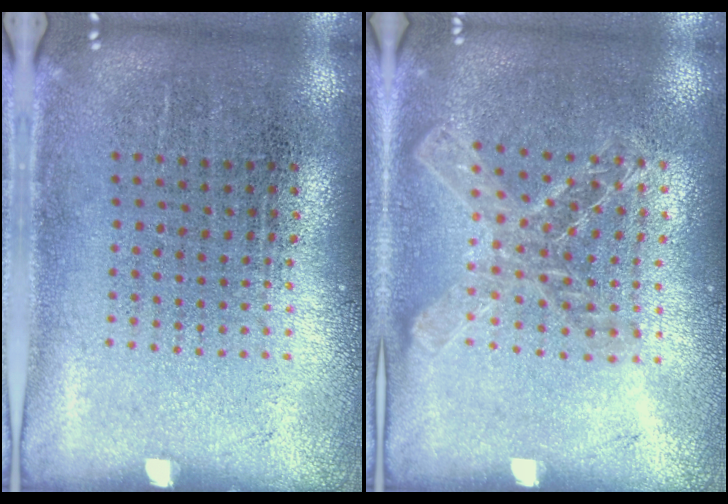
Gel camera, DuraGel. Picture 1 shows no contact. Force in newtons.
{"total": 1.3, "press": 1.3, "slide": 0.3}